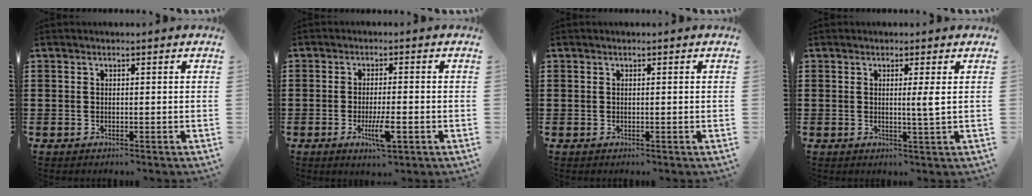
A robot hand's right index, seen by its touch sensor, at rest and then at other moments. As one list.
[{"total": 5.3, "force": [-1.9, 1.1, 4.8], "torque": [-0.098, -0.015, -0.036]}, {"total": 0.0}, {"total": 2.7, "force": [0.6, -0.5, 2.6], "torque": [-0.051, -0.006, 0.008]}]